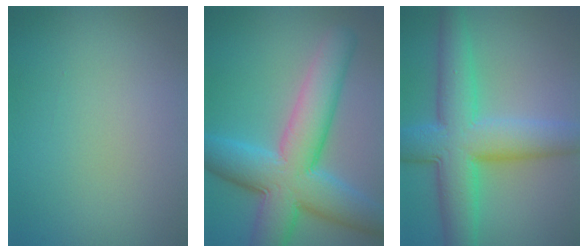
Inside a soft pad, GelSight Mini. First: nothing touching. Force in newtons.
{"total": 10.6, "press": 10.6, "slide": 0.4}
{"total": 9.2, "press": 9.2, "slide": 0.1}